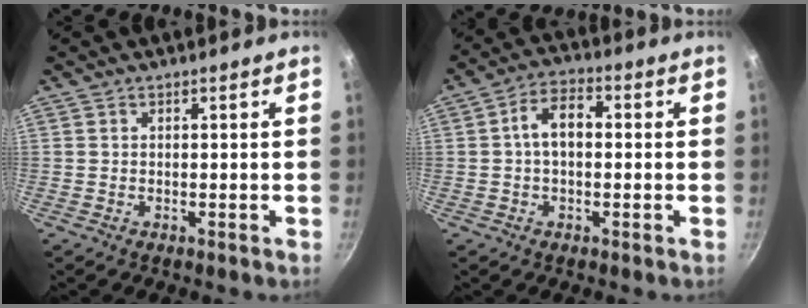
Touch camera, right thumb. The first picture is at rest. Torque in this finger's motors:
{"motor_torque": [0.36, 1.77, 0.98, -0.13, 0.04]}